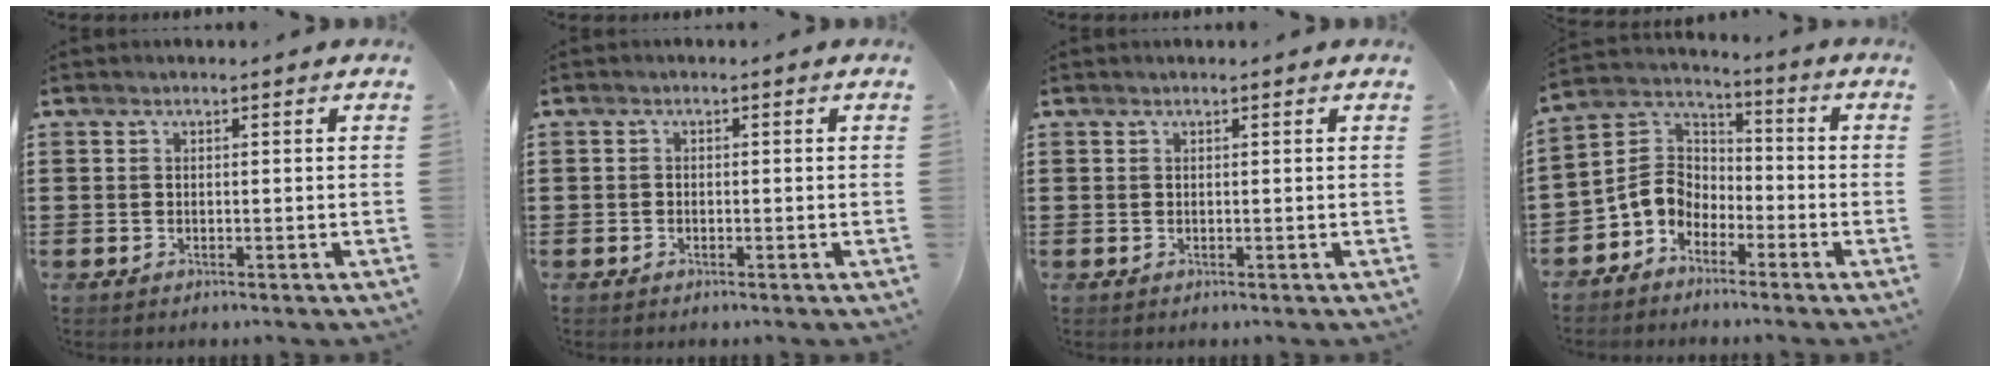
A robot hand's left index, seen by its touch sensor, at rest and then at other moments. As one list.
[{"total": 0.8, "force": [-0.6, 0.5, 0.1], "torque": [-0.004, 0.002, -0.014]}, {"total": 0.0}, {"total": 6.3, "force": [-3.3, 4.9, 2.2], "torque": [-0.078, 0.006, -0.074]}]